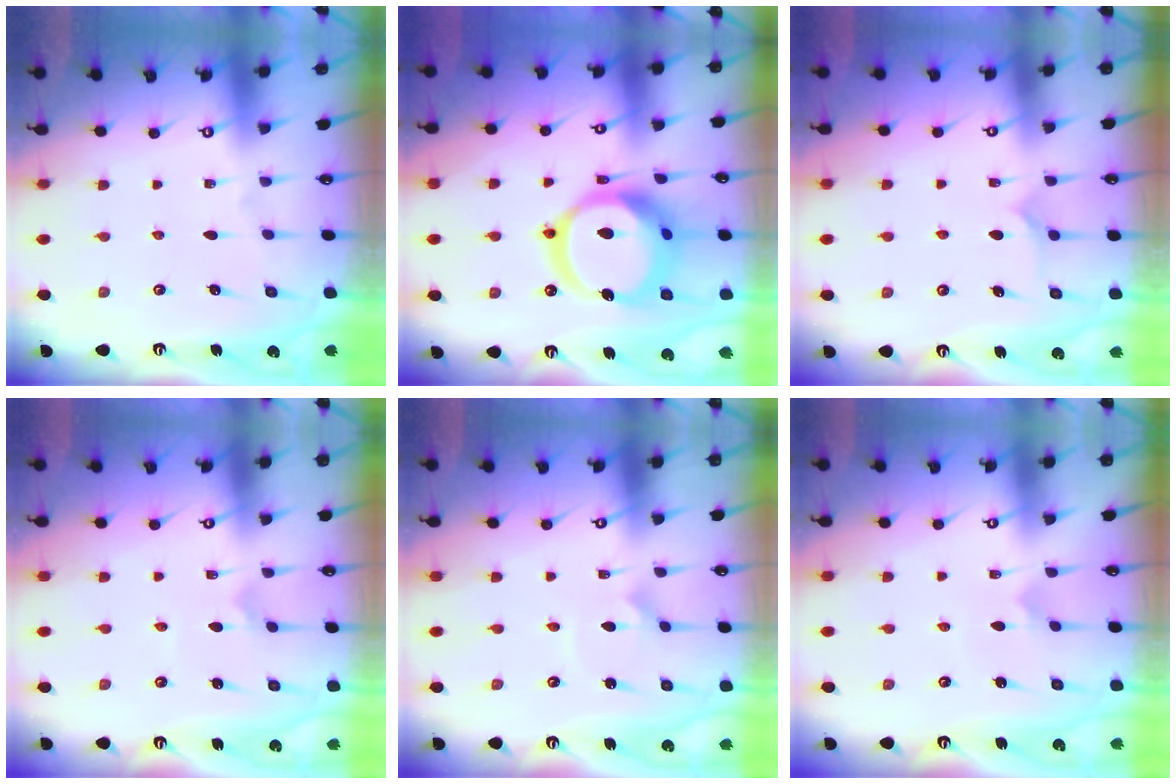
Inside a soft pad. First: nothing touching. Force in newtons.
{"total": 20.9, "press": 20.7, "slide": 2.4}
{"total": 6.1, "press": 6.1, "slide": 0.2}
{"total": 2.3, "press": 2.3, "slide": 0.2}
{"total": 2.7, "press": 2.7, "slide": 0.1}
{"total": 3.5, "press": 3.5, "slide": 0.1}